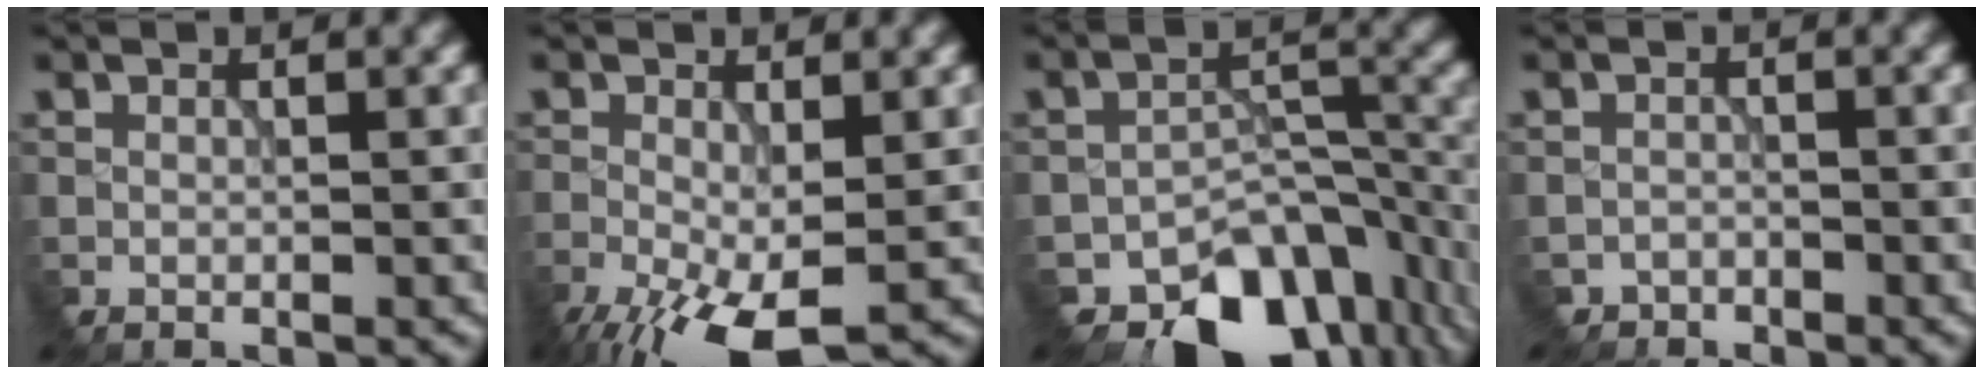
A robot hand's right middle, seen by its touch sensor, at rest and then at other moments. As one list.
[{"total": 8.1, "force": [-4.3, 2.9, 6.3], "torque": [-0.125, -0.027, -0.075]}, {"total": 10.9, "force": [-8.4, 5.5, 4.3], "torque": [-0.044, -0.012, -0.120]}, {"total": 1.8, "force": [-1.3, 0.3, -1.2], "torque": [0.032, 0.000, -0.028]}]